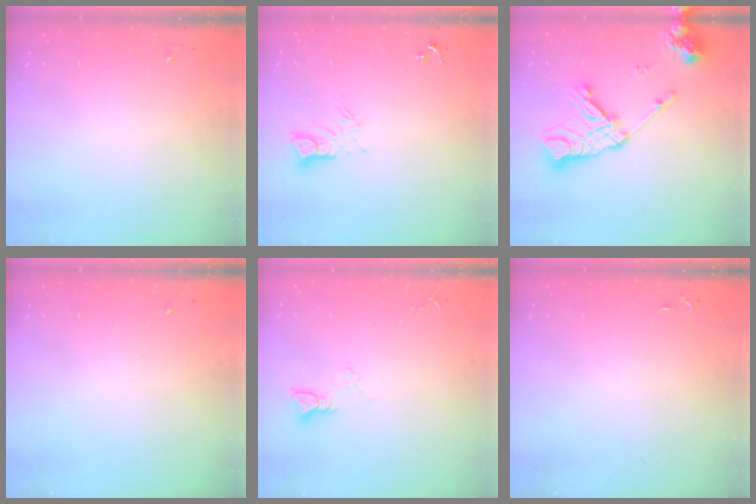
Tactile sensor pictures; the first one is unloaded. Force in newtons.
{"total": 5.7, "press": 5.7, "slide": 0.5}
{"total": 16.5, "press": 16.4, "slide": 2.2}
{"total": 0.0}
{"total": 3.6, "press": 3.6, "slide": 0.4}
{"total": 2.5, "press": 2.5, "slide": 0.3}